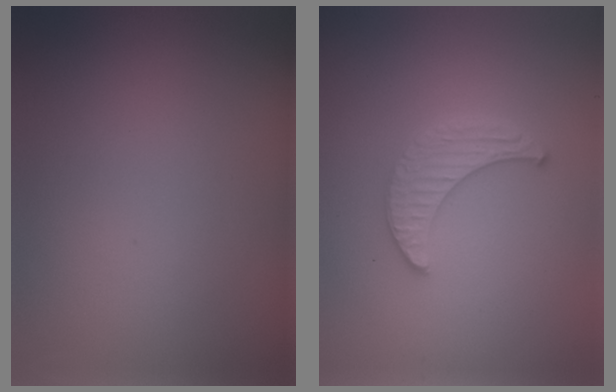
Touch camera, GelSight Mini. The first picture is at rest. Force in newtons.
{"total": 2.9, "press": 2.9, "slide": 0.7}